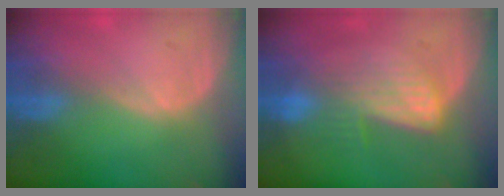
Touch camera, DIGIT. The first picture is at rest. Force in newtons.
{"total": 7.0, "press": 5.9, "slide": 3.8}